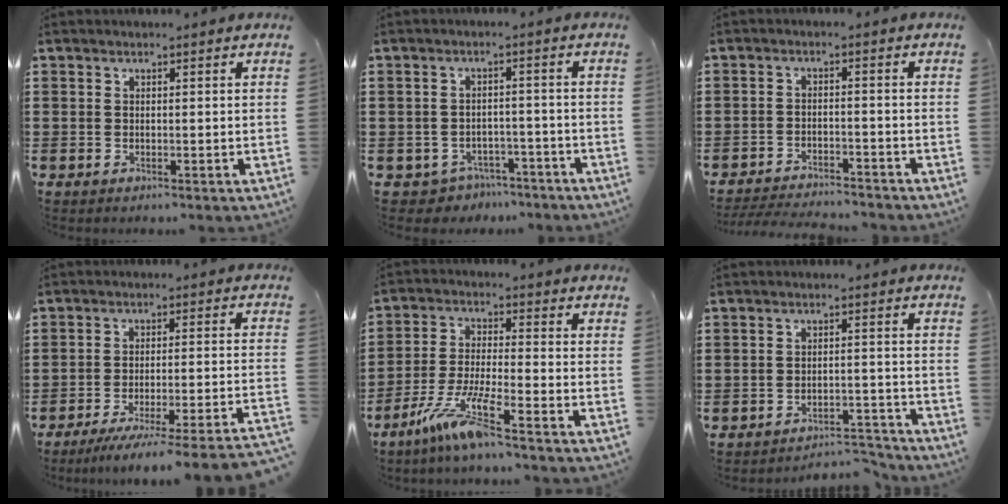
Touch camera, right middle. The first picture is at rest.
{"total": 2.5, "force": [-2.3, 0.9, -0.1], "torque": [-0.009, 0.003, -0.051]}
{"total": 3.2, "force": [-3.1, 0.1, 0.6], "torque": [-0.018, 0.001, -0.067]}
{"total": 5.7, "force": [-4.7, -0.8, 3.1], "torque": [-0.044, -0.019, -0.091]}
{"total": 8.2, "force": [-5.8, 0.2, 5.8], "torque": [-0.132, -0.017, -0.115]}
{"total": 3.3, "force": [-3.3, 0.3, 0.6], "torque": [-0.010, 0.005, -0.069]}